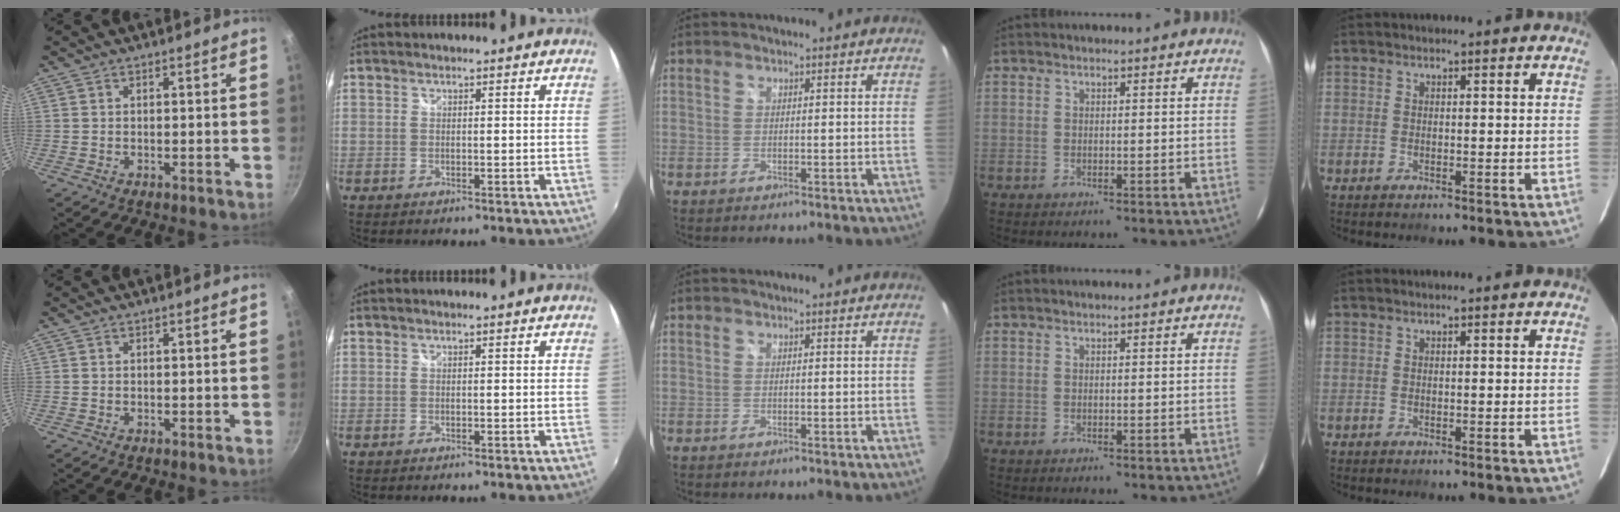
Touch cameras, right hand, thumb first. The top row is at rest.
{}